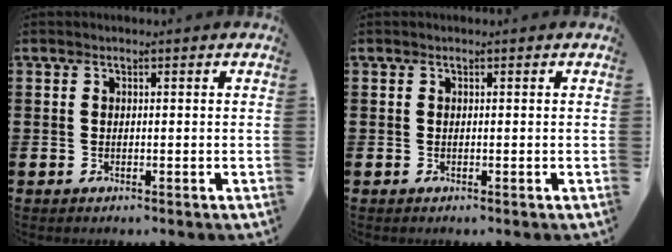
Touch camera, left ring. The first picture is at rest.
{"total": 0.0}